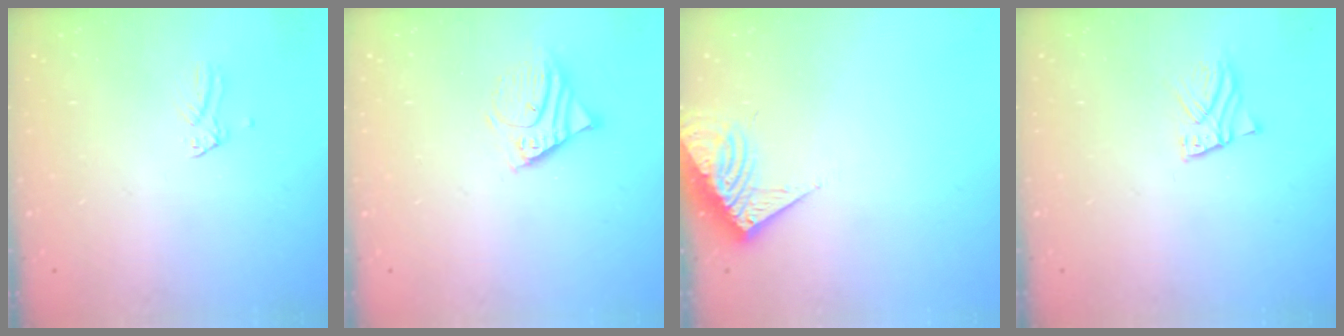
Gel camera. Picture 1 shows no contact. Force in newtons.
{"total": 6.5, "press": 6.5, "slide": 0.8}
{"total": 8.0, "press": 7.9, "slide": 0.8}
{"total": 2.7, "press": 2.7, "slide": 0.2}